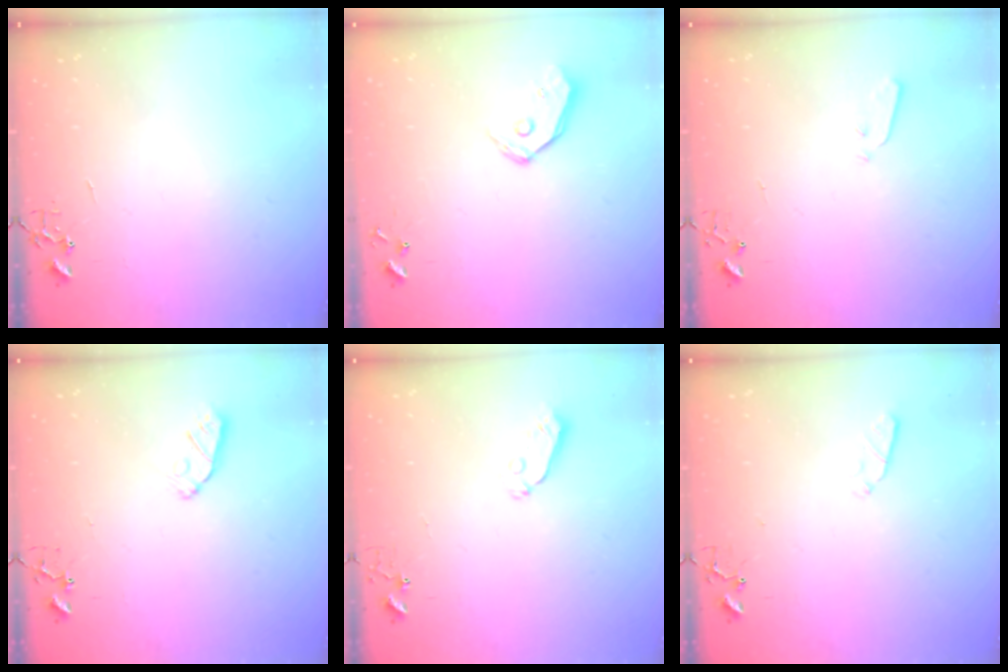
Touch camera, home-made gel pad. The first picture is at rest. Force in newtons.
{"total": 8.7, "press": 8.6, "slide": 1.3}
{"total": 2.9, "press": 2.9, "slide": 0.4}
{"total": 4.5, "press": 4.5, "slide": 0.6}
{"total": 4.1, "press": 4.1, "slide": 0.1}
{"total": 2.9, "press": 2.8, "slide": 0.5}